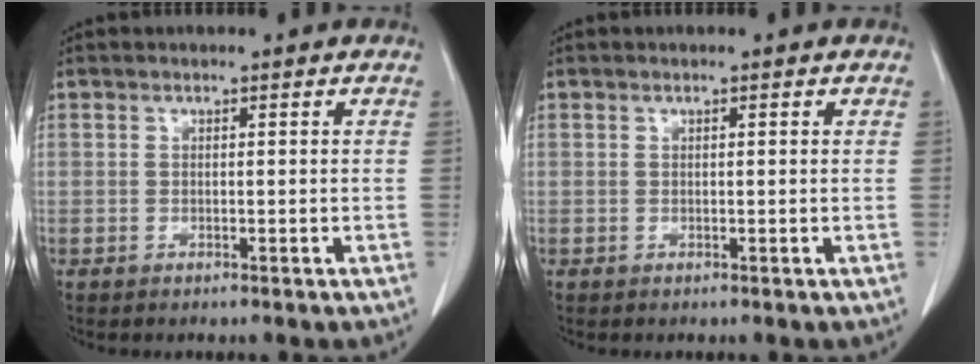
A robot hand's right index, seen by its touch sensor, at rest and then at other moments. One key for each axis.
{"total": 0.7, "fx": 0.3, "fy": 0.3, "fz": 0.6, "tx": -0.015, "ty": 0.003, "tz": 0.006}